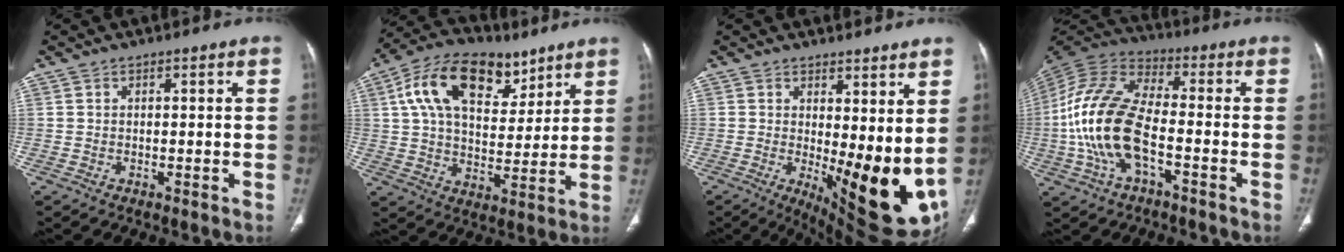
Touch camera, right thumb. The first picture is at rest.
{"total": 18.9, "force": [9.1, 11.3, 12.2], "torque": [-0.183, -0.010, 0.154]}
{"total": 16.5, "force": [1.0, 6.3, 15.2], "torque": [-0.202, -0.045, 0.034]}
{"total": 17.5, "force": [-4.0, 8.5, 14.7], "torque": [-0.308, 0.030, -0.078]}